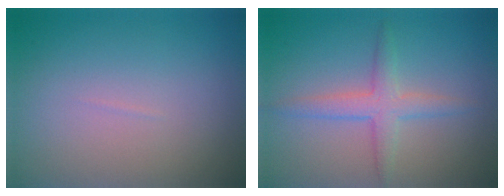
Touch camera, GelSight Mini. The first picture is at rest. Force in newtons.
{"total": 2.8, "press": 2.8, "slide": 0.0}